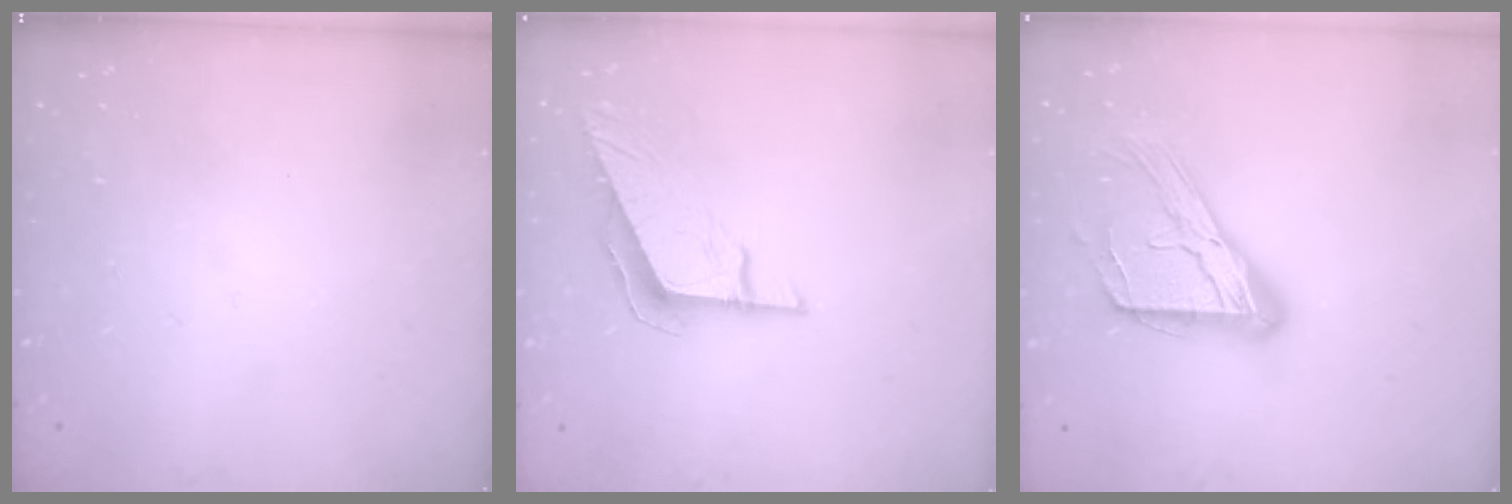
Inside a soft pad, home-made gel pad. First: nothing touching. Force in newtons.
{"total": 8.6, "press": 8.6, "slide": 0.2}
{"total": 17.1, "press": 17.0, "slide": 1.6}